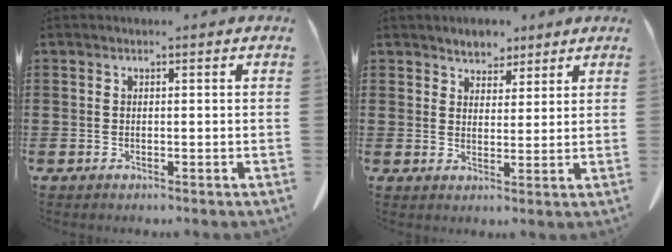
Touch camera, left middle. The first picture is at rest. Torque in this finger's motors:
{"motor_torque": [0.38, 0.34, 0.01, 0.04]}